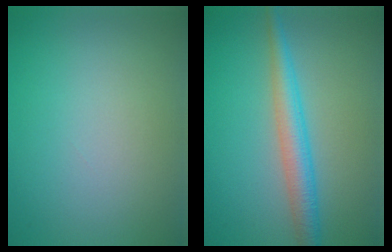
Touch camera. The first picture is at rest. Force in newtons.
{"total": 3.8, "press": 3.8, "slide": 0.1}